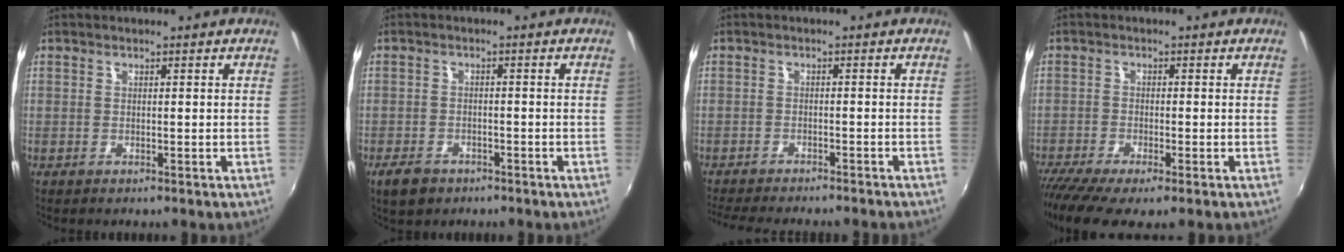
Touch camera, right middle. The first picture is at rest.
{"total": 5.0, "force": [-3.4, 3.1, 2.1], "torque": [-0.061, -0.007, -0.054]}
{"total": 11.3, "force": [-10.1, 1.7, 4.9], "torque": [-0.108, -0.024, -0.149]}
{"total": 9.5, "force": [-6.9, 1.9, 6.3], "torque": [-0.148, -0.051, -0.122]}